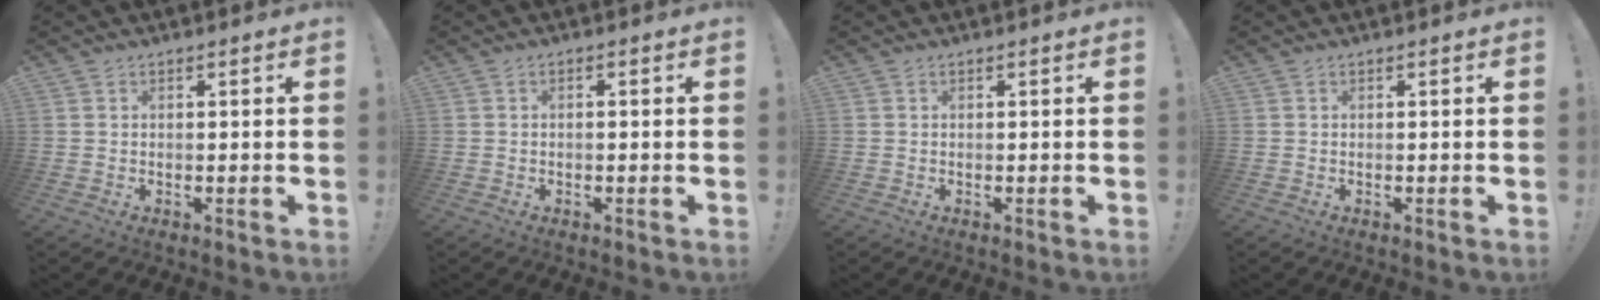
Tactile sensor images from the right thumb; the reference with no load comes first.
{"total": 0.8, "force": [-0.6, -0.1, 0.5], "torque": [-0.010, 0.001, -0.011]}
{"total": 0.0}
{"total": 0.0}